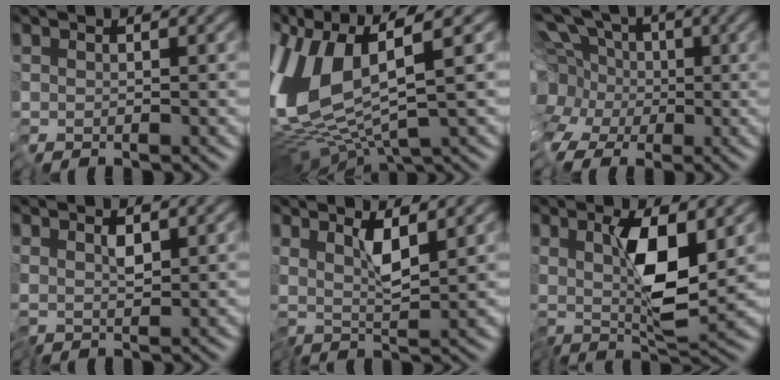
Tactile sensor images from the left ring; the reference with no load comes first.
{"total": 11.4, "force": [0.5, 3.8, 10.8], "torque": [-0.234, -0.012, 0.022]}
{"total": 10.7, "force": [-0.7, 7.8, 7.3], "torque": [-0.142, 0.016, -0.042]}
{"total": 1.5, "force": [0.4, 0.2, 1.4], "torque": [-0.027, -0.004, 0.011]}
{"total": 2.7, "force": [1.0, -0.3, 2.5], "torque": [-0.045, -0.009, 0.021]}
{"total": 4.9, "force": [0.8, 0.6, 4.8], "torque": [-0.086, -0.011, 0.018]}